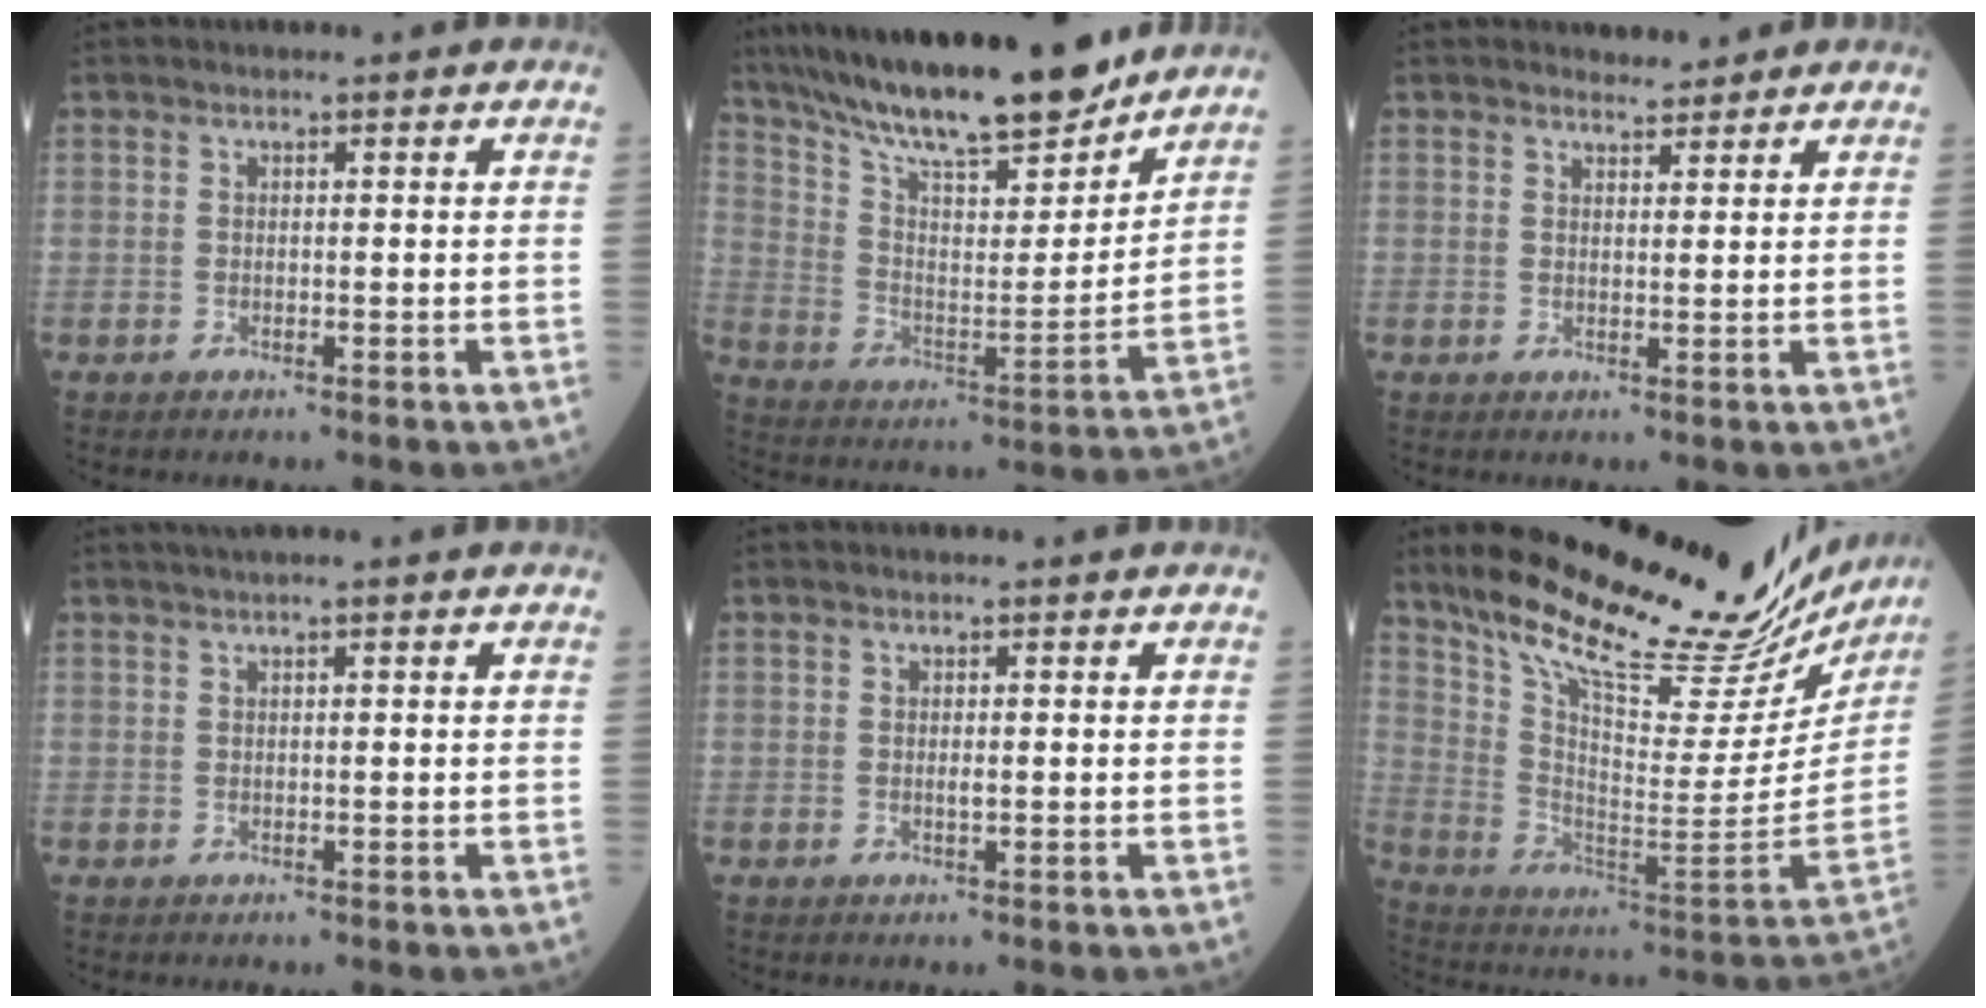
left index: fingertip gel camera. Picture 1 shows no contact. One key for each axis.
{"total": 21.0, "fx": 17.9, "fy": 2.5, "fz": 10.7, "tx": -0.182, "ty": -0.006, "tz": 0.296}
{"total": 2.1, "fx": 1.9, "fy": 0.9, "fz": -0.1, "tx": 0.005, "ty": 0.003, "tz": 0.029}
{"total": 2.2, "fx": 1.7, "fy": -0.4, "fz": 1.2, "tx": -0.013, "ty": 0.021, "tz": 0.034}
{"total": 0.7, "fx": 0.1, "fy": 0.1, "fz": 0.6, "tx": -0.013, "ty": -0.001, "tz": 0.001}
{"total": 30.8, "fx": 26.7, "fy": 6.6, "fz": 14.0, "tx": -0.229, "ty": -0.072, "tz": 0.367}